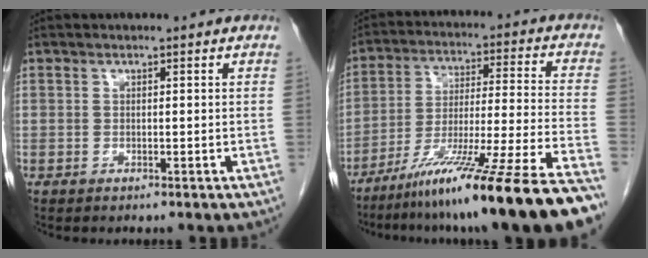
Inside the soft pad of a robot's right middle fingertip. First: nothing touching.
{"total": 20.6, "force": [-15.6, -2.2, 13.4], "torque": [-0.196, -0.038, -0.257]}